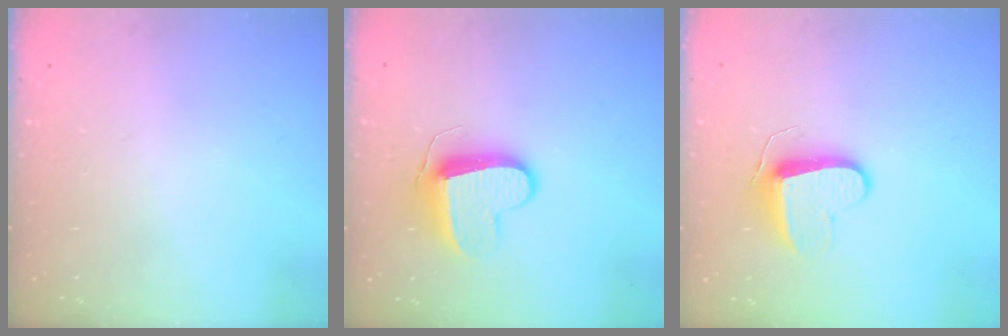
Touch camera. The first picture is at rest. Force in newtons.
{"total": 10.4, "press": 10.4, "slide": 0.5}
{"total": 9.5, "press": 9.5, "slide": 0.2}